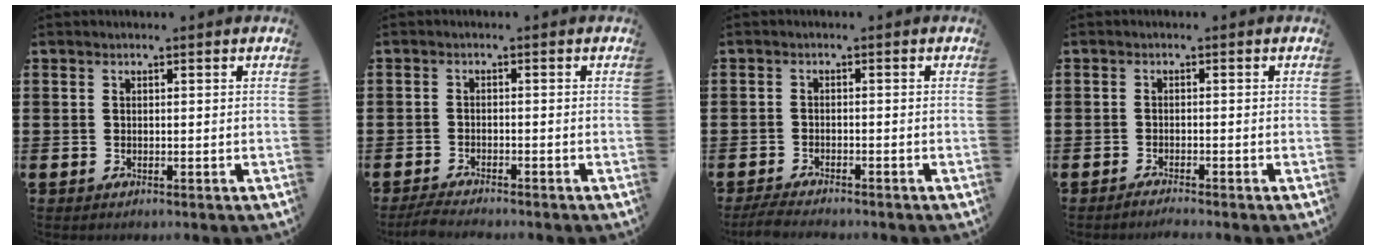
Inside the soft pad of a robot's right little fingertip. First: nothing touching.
{"total": 1.9, "force": [-1.8, 0.1, 0.7], "torque": [-0.012, 0.005, -0.035]}
{"total": 2.0, "force": [-1.9, 0.1, 0.7], "torque": [-0.011, 0.005, -0.037]}
{"total": 1.1, "force": [-1.0, -0.1, 0.4], "torque": [-0.007, -0.002, -0.020]}